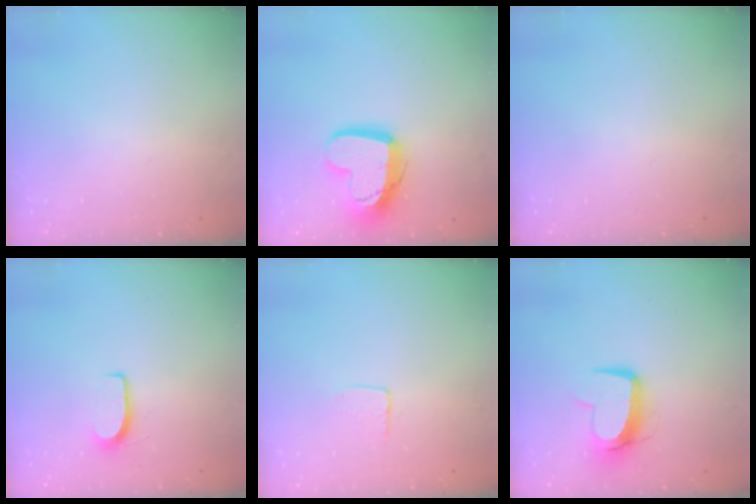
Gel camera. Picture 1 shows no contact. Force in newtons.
{"total": 16.7, "press": 16.6, "slide": 1.5}
{"total": 0.0}
{"total": 6.1, "press": 6.0, "slide": 0.7}
{"total": 3.6, "press": 3.6, "slide": 0.3}
{"total": 11.7, "press": 11.6, "slide": 1.2}